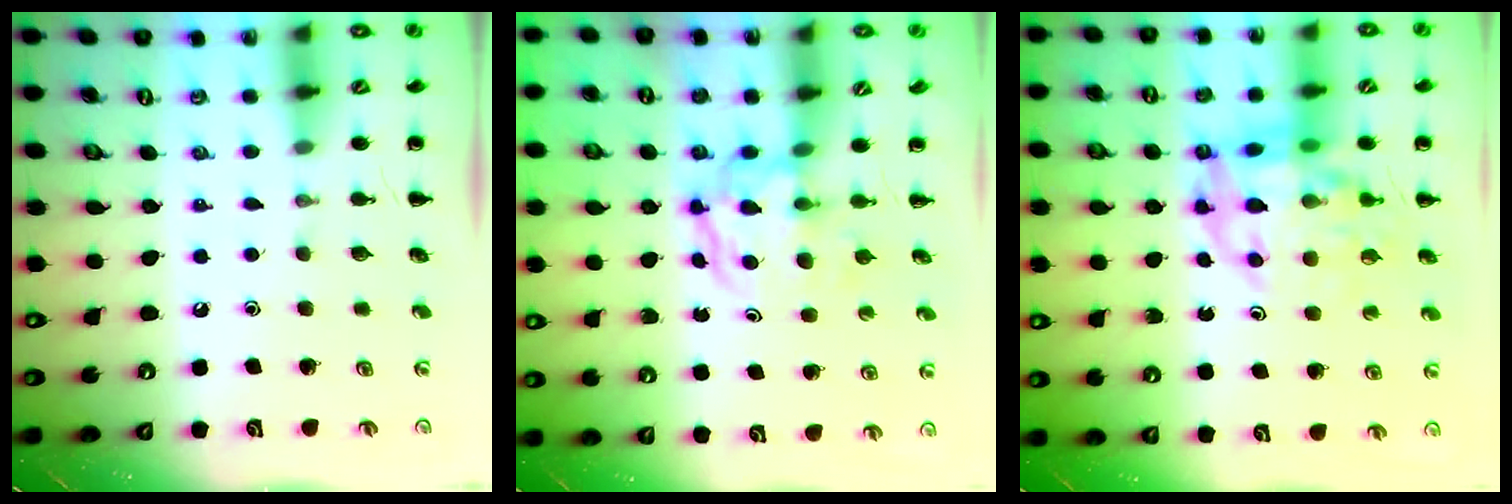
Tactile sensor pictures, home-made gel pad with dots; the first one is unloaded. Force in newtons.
{"total": 3.9, "press": 3.9, "slide": 0.5}
{"total": 14.9, "press": 14.4, "slide": 3.8}